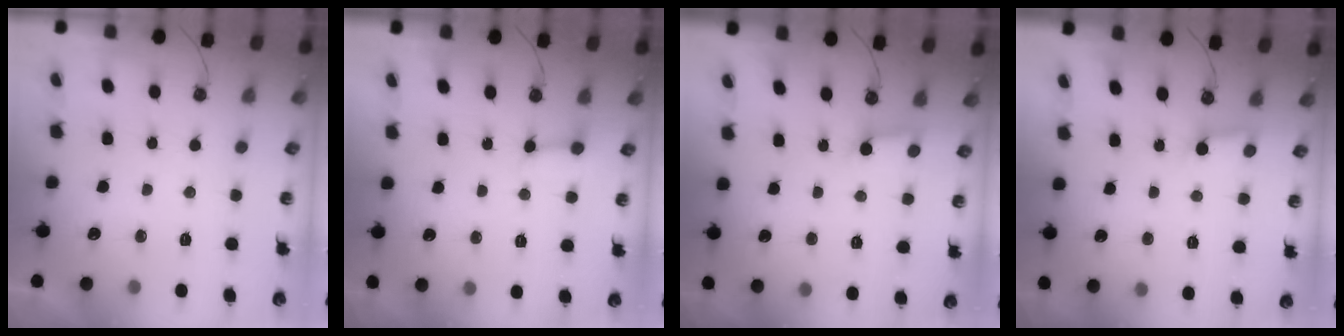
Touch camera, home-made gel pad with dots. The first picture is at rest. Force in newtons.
{"total": 3.8, "press": 3.7, "slide": 0.4}
{"total": 2.6, "press": 2.6, "slide": 0.4}
{"total": 2.8, "press": 2.8, "slide": 0.3}